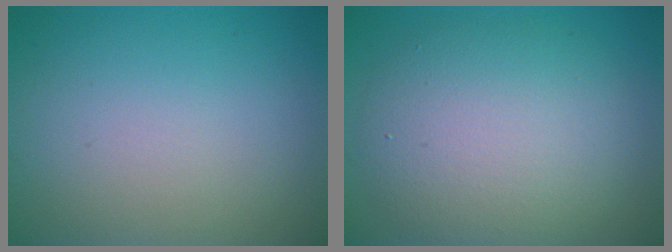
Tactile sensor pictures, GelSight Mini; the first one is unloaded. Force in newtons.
{"total": 7.3, "press": 7.3, "slide": 0.4}